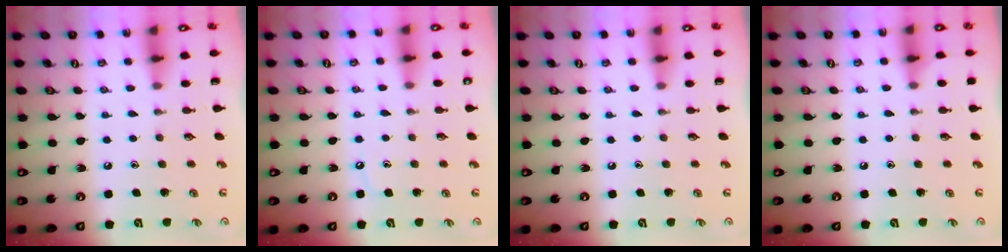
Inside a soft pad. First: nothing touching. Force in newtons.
{"total": 3.5, "press": 3.4, "slide": 0.5}
{"total": 0.0}
{"total": 3.2, "press": 3.2, "slide": 0.5}